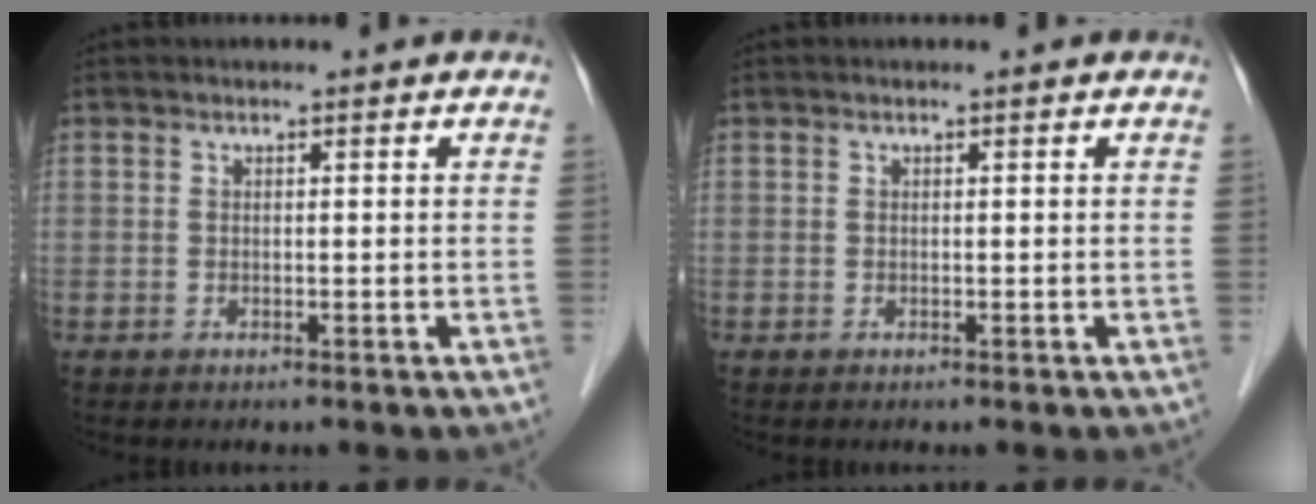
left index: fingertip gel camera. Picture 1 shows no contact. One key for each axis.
{"total": 0.0}